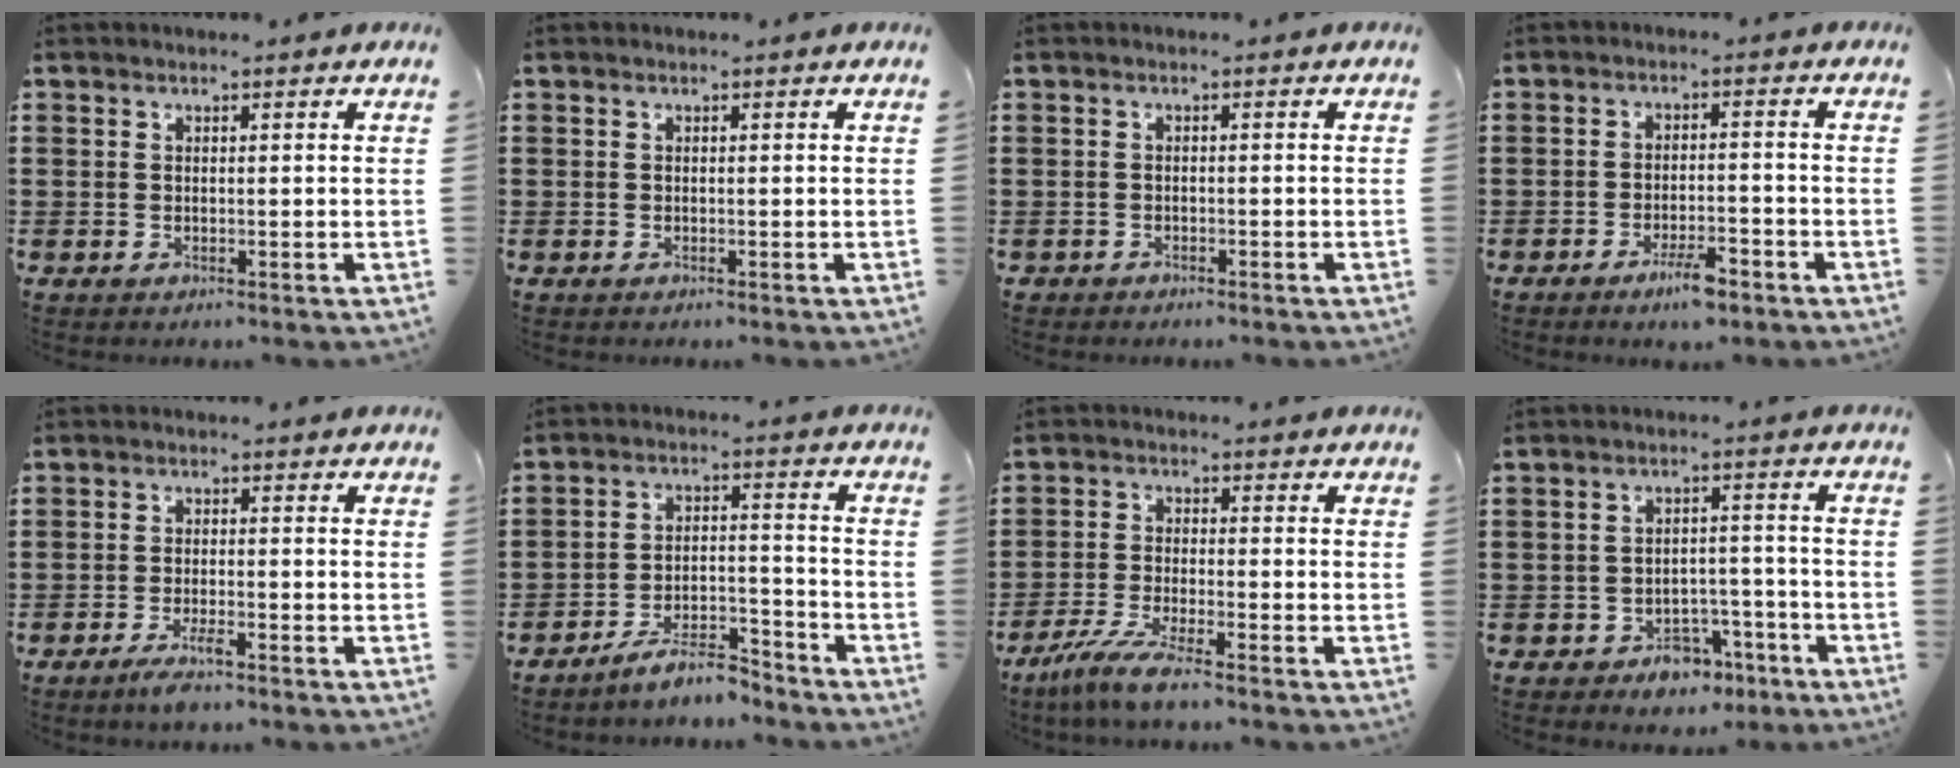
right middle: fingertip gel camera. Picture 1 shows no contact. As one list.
[{"total": 0.0}, {"total": 1.0, "force": [-1.0, 0.3, 0.0], "torque": [-0.003, 0.002, -0.022]}, {"total": 4.2, "force": [-3.0, 0.9, 2.8], "torque": [-0.050, 0.005, -0.056]}, {"total": 3.4, "force": [-2.2, 0.4, 2.5], "torque": [-0.053, -0.005, -0.042]}, {"total": 7.1, "force": [-6.7, 1.1, 2.3], "torque": [-0.036, 0.012, -0.125]}, {"total": 5.5, "force": [-4.5, -0.1, 3.1], "torque": [-0.079, -0.019, -0.090]}, {"total": 4.4, "force": [-3.7, 2.0, 1.3], "torque": [-0.024, 0.015, -0.072]}]